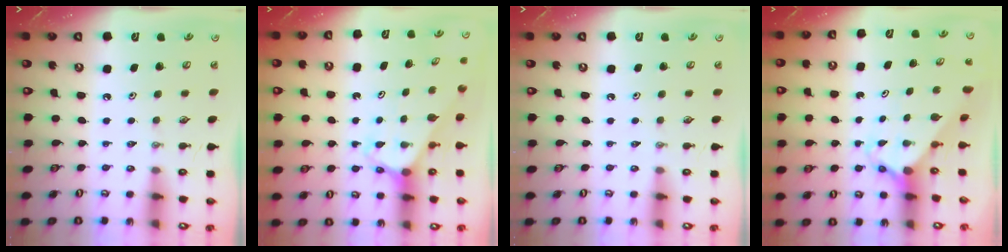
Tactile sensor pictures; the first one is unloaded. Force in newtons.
{"total": 2.6, "press": 2.6, "slide": 0.2}
{"total": 0.0}
{"total": 3.8, "press": 3.8, "slide": 0.2}